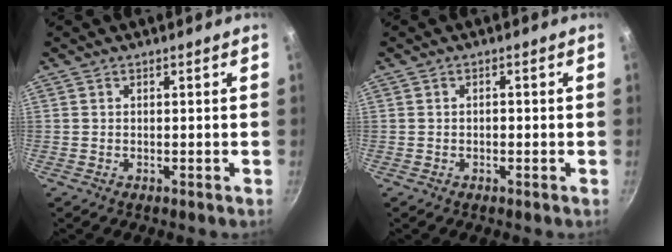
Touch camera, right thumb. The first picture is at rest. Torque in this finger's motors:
{"motor_torque": [-0.19, -0.10, 0.10, -0.01, 0.05]}